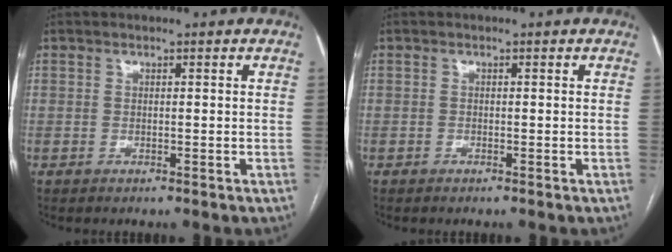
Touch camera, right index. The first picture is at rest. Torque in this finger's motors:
{"motor_torque": [-0.04, -0.03, 0.02, 0.01]}